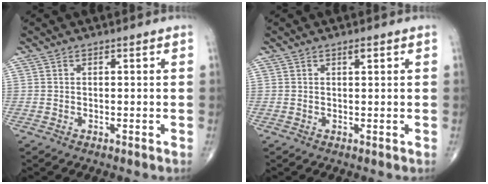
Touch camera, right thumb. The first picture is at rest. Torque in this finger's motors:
{"motor_torque": [2.18, 2.83, 0.10, 0.03, 0.00]}